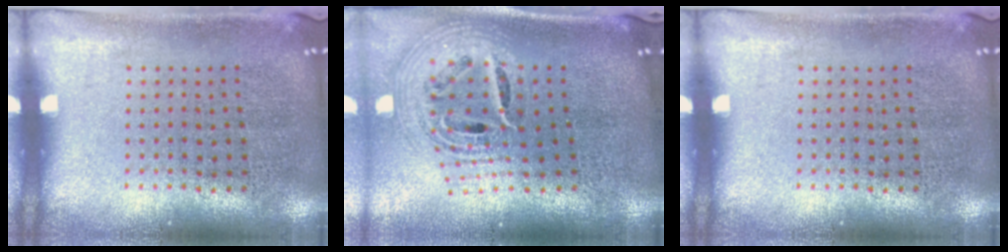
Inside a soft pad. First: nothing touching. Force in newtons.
{"total": 2.6, "press": 1.8, "slide": 1.9}
{"total": 0.0}